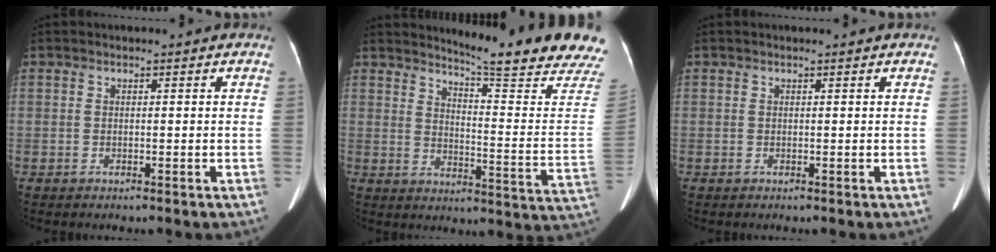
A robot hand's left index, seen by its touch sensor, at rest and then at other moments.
{"total": 18.0, "force": [16.3, -1.3, 7.4], "torque": [-0.111, -0.108, 0.194]}
{"total": 0.0}